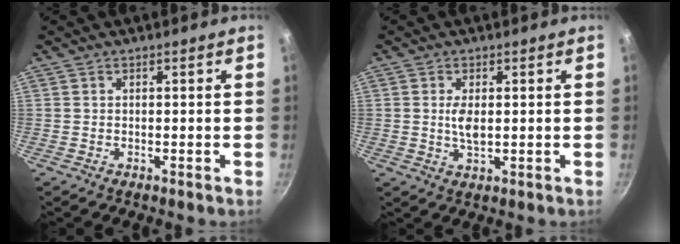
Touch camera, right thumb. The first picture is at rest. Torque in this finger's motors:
{"motor_torque": [0.32, 0.21, 0.77, 0.32, 0.23]}